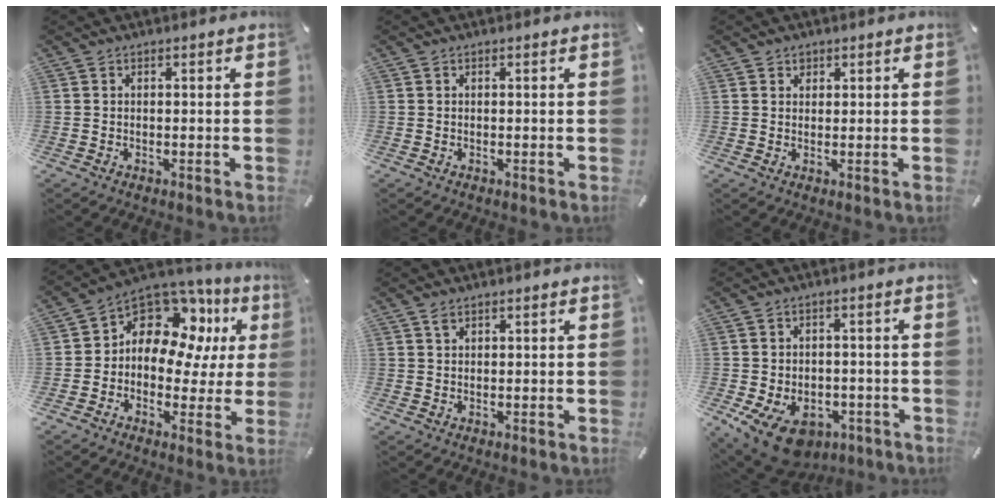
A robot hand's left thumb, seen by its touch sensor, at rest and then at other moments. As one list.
[{"total": 0.0}, {"total": 1.3, "force": [0.7, 1.1, 0.1], "torque": [0.005, -0.001, 0.010]}, {"total": 13.4, "force": [5.4, 9.4, 8.0], "torque": [-0.144, -0.038, 0.098]}, {"total": 1.4, "force": [0.9, 0.6, 0.8], "torque": [-0.017, -0.001, 0.017]}, {"total": 10.9, "force": [-5.7, 7.0, 6.1], "torque": [-0.124, 0.036, -0.099]}]